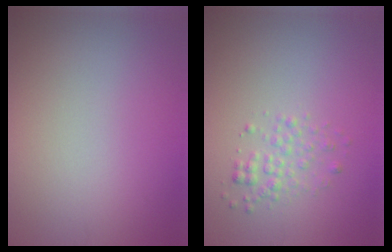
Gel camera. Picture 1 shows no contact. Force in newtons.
{"total": 1.8, "press": 1.8, "slide": 0.1}